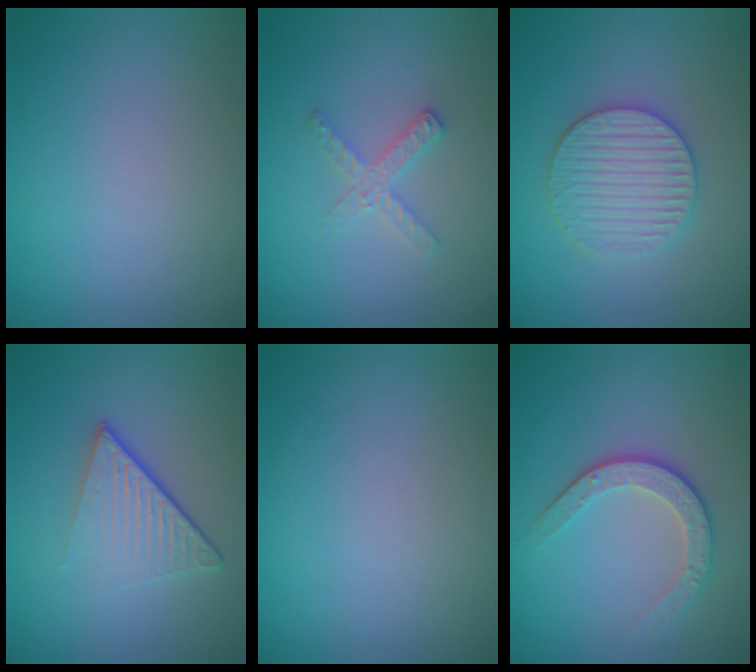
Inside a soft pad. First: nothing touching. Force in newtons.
{"total": 2.0, "press": 2.0, "slide": 0.2}
{"total": 3.7, "press": 3.6, "slide": 0.8}
{"total": 4.8, "press": 3.0, "slide": 3.7}
{"total": 0.0}
{"total": 3.2, "press": 2.6, "slide": 1.7}